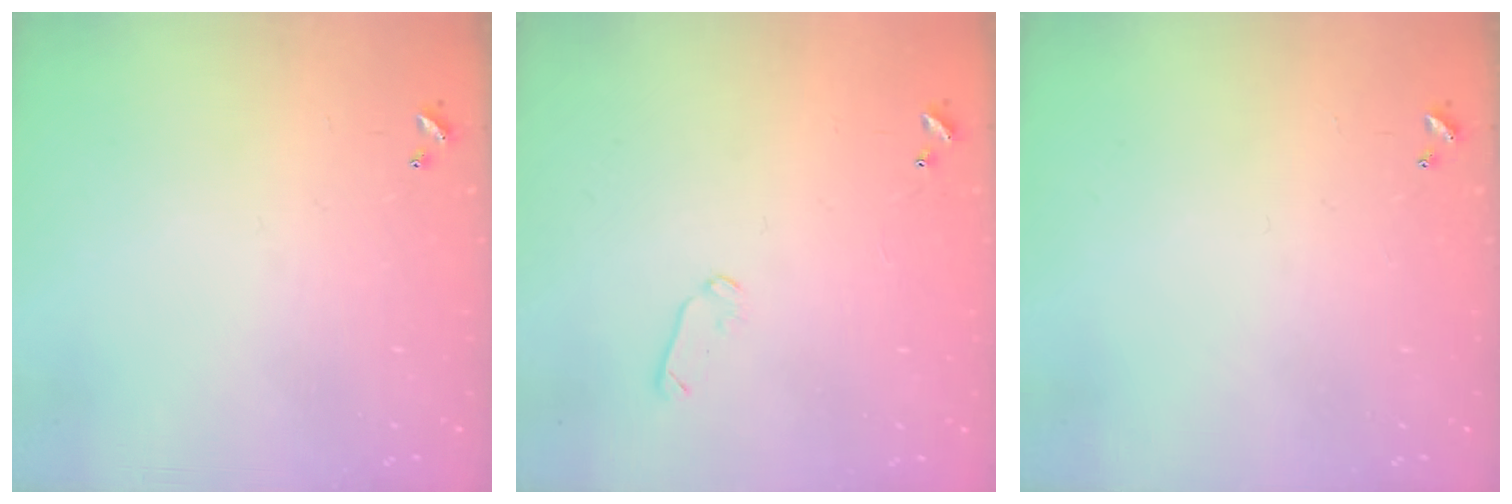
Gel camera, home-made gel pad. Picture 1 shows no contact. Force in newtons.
{"total": 5.2, "press": 5.1, "slide": 1.0}
{"total": 0.0}